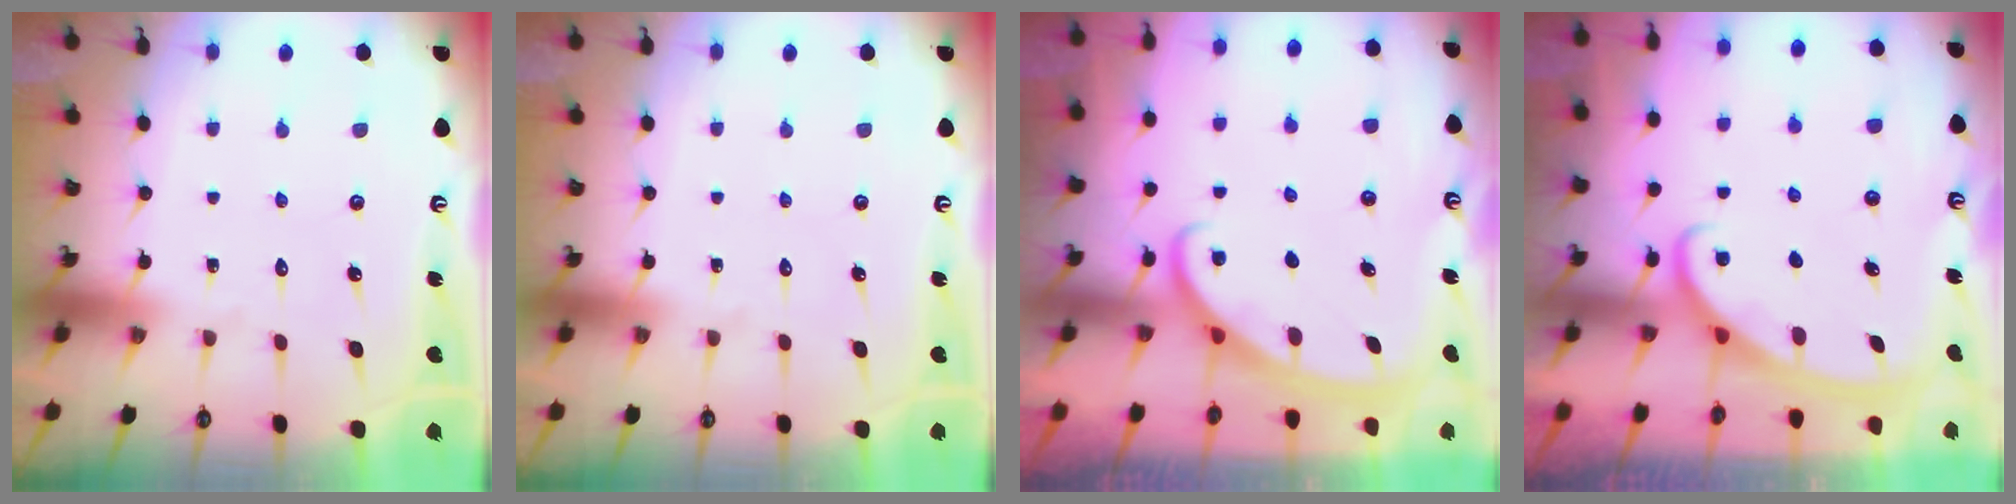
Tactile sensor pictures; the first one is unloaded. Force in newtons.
{"total": 0.0}
{"total": 2.9, "press": 2.9, "slide": 0.3}
{"total": 3.0, "press": 3.0, "slide": 0.4}